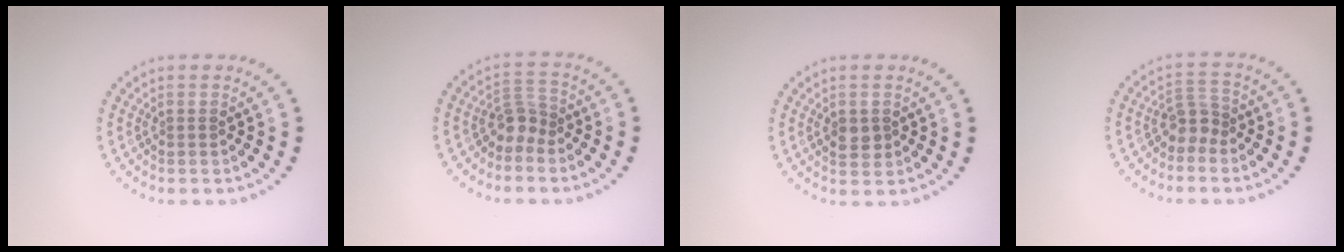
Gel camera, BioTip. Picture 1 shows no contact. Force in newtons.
{"total": 2.2, "press": 1.7, "slide": 1.4}
{"total": 1.8, "press": 1.8, "slide": 0.1}
{"total": 2.3, "press": 1.8, "slide": 1.4}